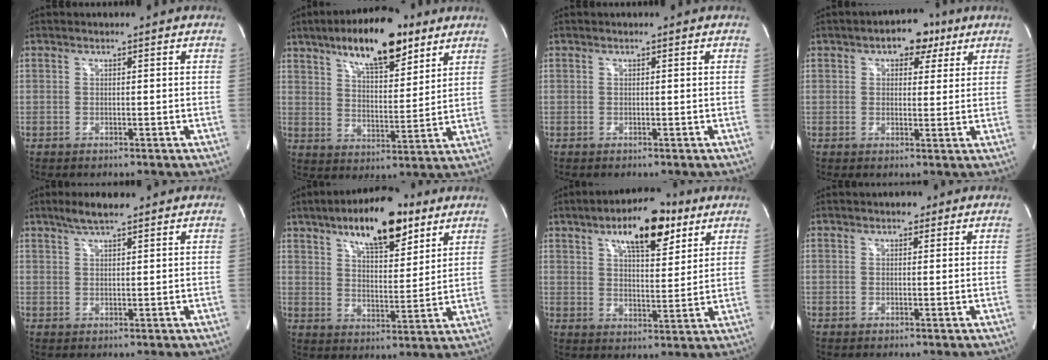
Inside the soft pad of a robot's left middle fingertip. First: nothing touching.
{"total": 15.1, "force": [9.8, 4.9, 10.4], "torque": [-0.168, 0.013, 0.162]}
{"total": 0.0}
{"total": 6.1, "force": [3.3, 3.5, 3.7], "torque": [-0.042, 0.022, 0.042]}
{"total": 4.5, "force": [3.4, 0.8, 2.9], "torque": [-0.059, 0.013, 0.061]}
{"total": 15.1, "force": [9.5, 5.2, 10.5], "torque": [-0.168, 0.013, 0.155]}
{"total": 13.0, "force": [7.5, 4.5, 9.6], "torque": [-0.148, 0.012, 0.117]}
{"total": 1.7, "force": [1.1, 1.0, 0.9], "torque": [-0.013, 0.008, 0.014]}